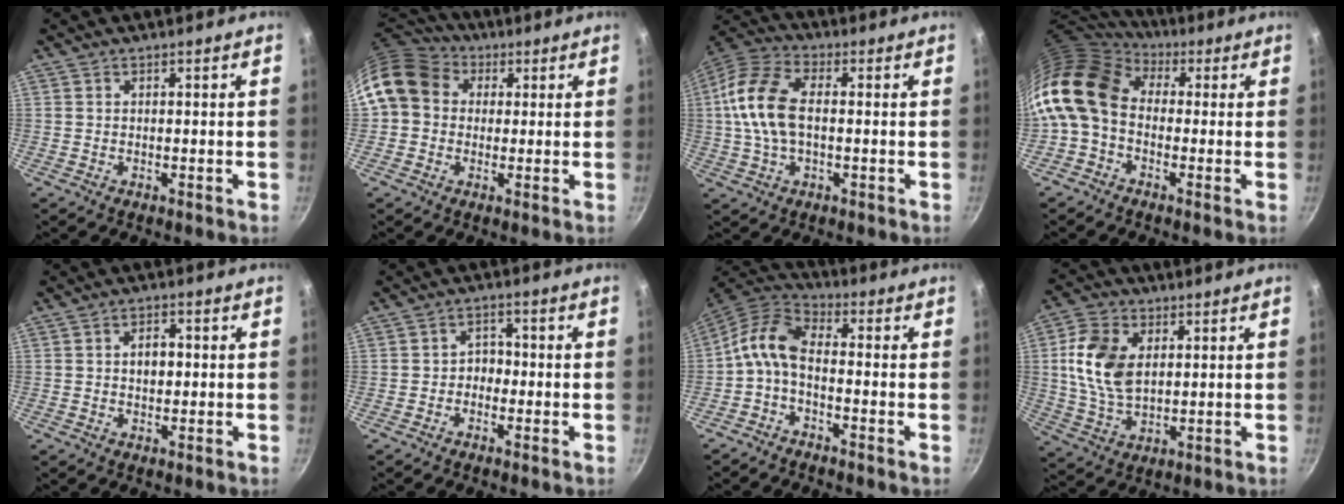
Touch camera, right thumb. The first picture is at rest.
{"total": 12.4, "force": [2.6, 10.3, 6.3], "torque": [-0.095, 0.026, 0.031]}
{"total": 13.2, "force": [0.3, 7.4, 10.9], "torque": [-0.215, 0.030, -0.009]}
{"total": 14.4, "force": [0.8, 10.6, 9.7], "torque": [-0.186, 0.026, -0.009]}
{"total": 3.8, "force": [0.3, 2.4, 2.9], "torque": [-0.030, 0.009, 0.003]}
{"total": 3.1, "force": [-0.9, 2.5, 1.7], "torque": [-0.001, 0.014, -0.018]}
{"total": 8.4, "force": [-1.9, 4.6, 6.8], "torque": [-0.146, 0.040, -0.052]}
{"total": 12.4, "force": [2.6, 7.9, 9.2], "torque": [-0.168, -0.009, 0.051]}